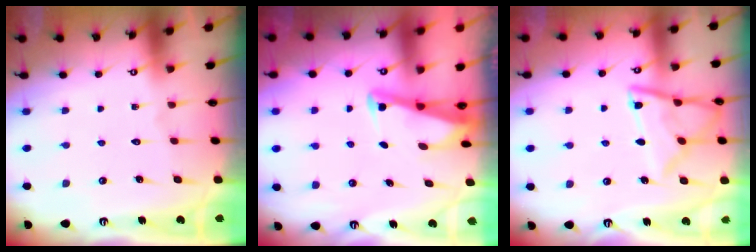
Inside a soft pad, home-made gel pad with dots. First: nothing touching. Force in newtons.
{"total": 2.8, "press": 2.8, "slide": 0.3}
{"total": 12.1, "press": 12.1, "slide": 1.1}